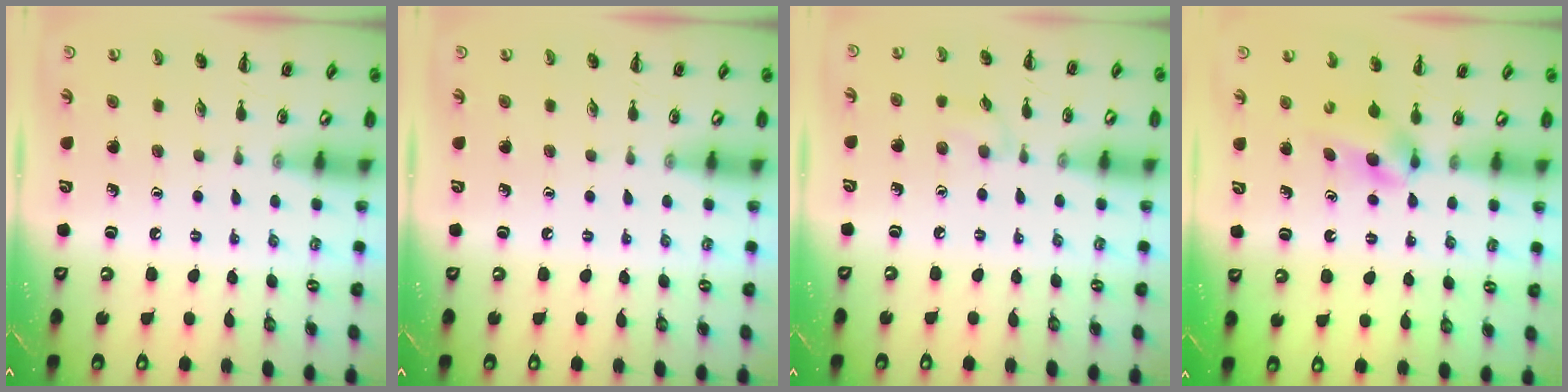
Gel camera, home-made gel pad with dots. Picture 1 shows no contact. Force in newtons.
{"total": 0.0}
{"total": 5.9, "press": 5.6, "slide": 2.1}
{"total": 3.7, "press": 3.5, "slide": 1.1}